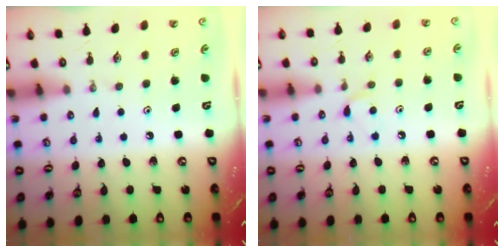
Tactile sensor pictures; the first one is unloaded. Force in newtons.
{"total": 5.2, "press": 5.1, "slide": 0.6}